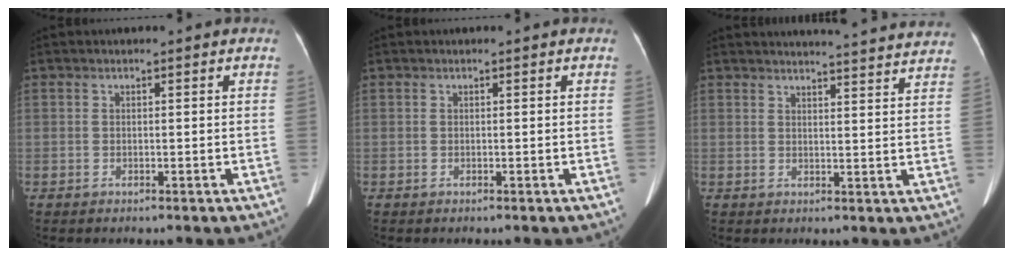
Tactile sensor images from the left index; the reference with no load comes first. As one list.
[{"total": 0.0}, {"total": 18.0, "force": [17.4, 0.9, 4.7], "torque": [-0.053, -0.030, 0.195]}]